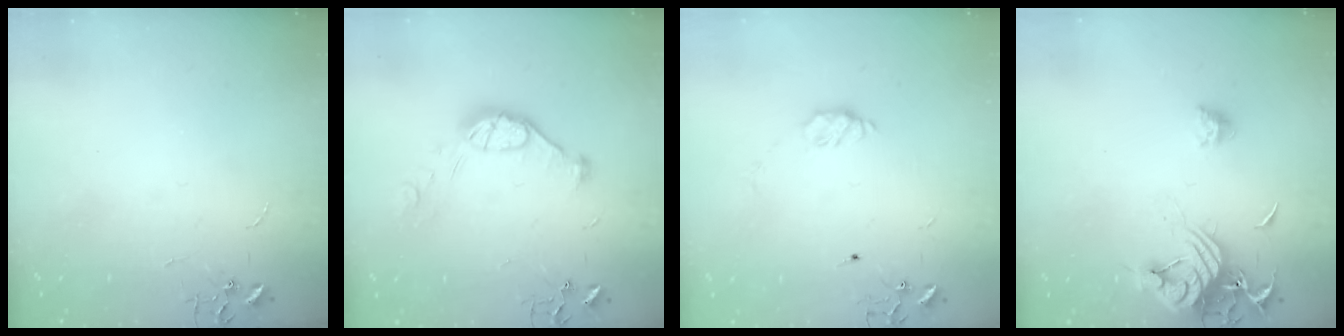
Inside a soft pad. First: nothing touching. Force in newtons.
{"total": 11.1, "press": 11.0, "slide": 0.6}
{"total": 5.6, "press": 5.6, "slide": 0.4}
{"total": 14.1, "press": 14.1, "slide": 1.2}